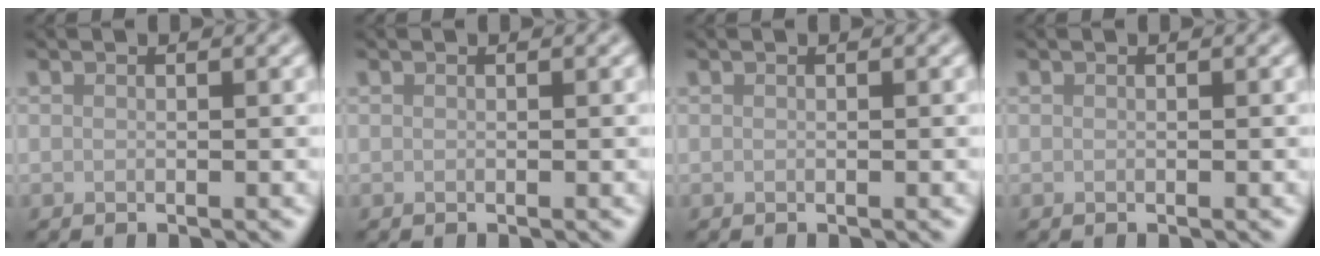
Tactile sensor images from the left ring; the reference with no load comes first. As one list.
[{"total": 0.0}, {"total": 0.0}, {"total": 0.0}]